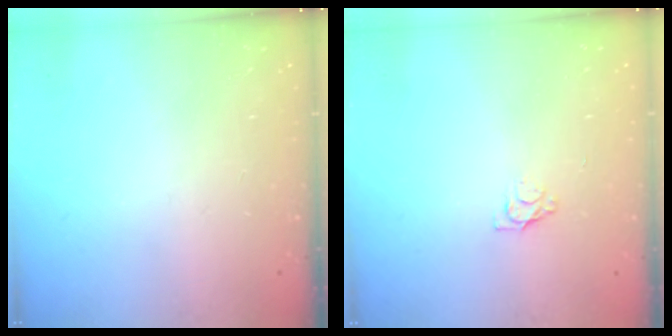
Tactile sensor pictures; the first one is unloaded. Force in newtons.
{"total": 3.5, "press": 3.5, "slide": 0.4}